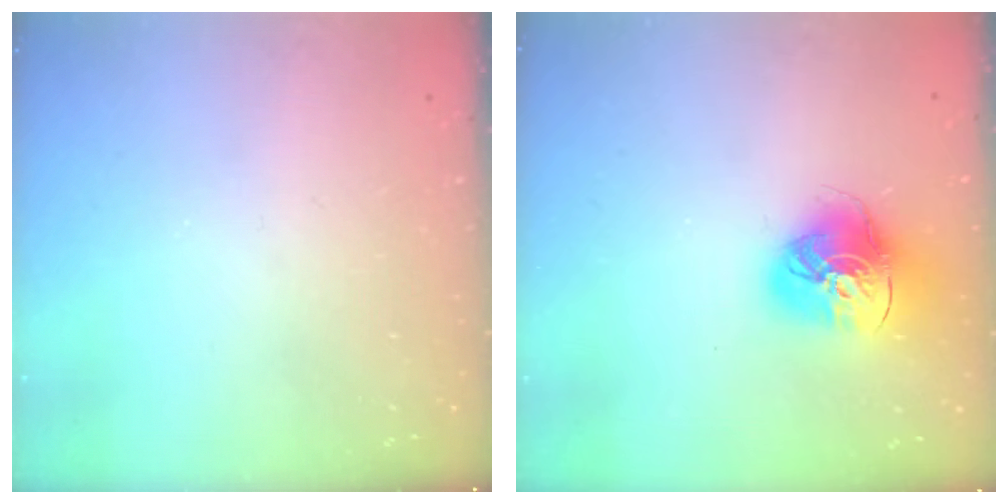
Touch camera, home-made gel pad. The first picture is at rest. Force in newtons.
{"total": 15.6, "press": 15.5, "slide": 1.7}